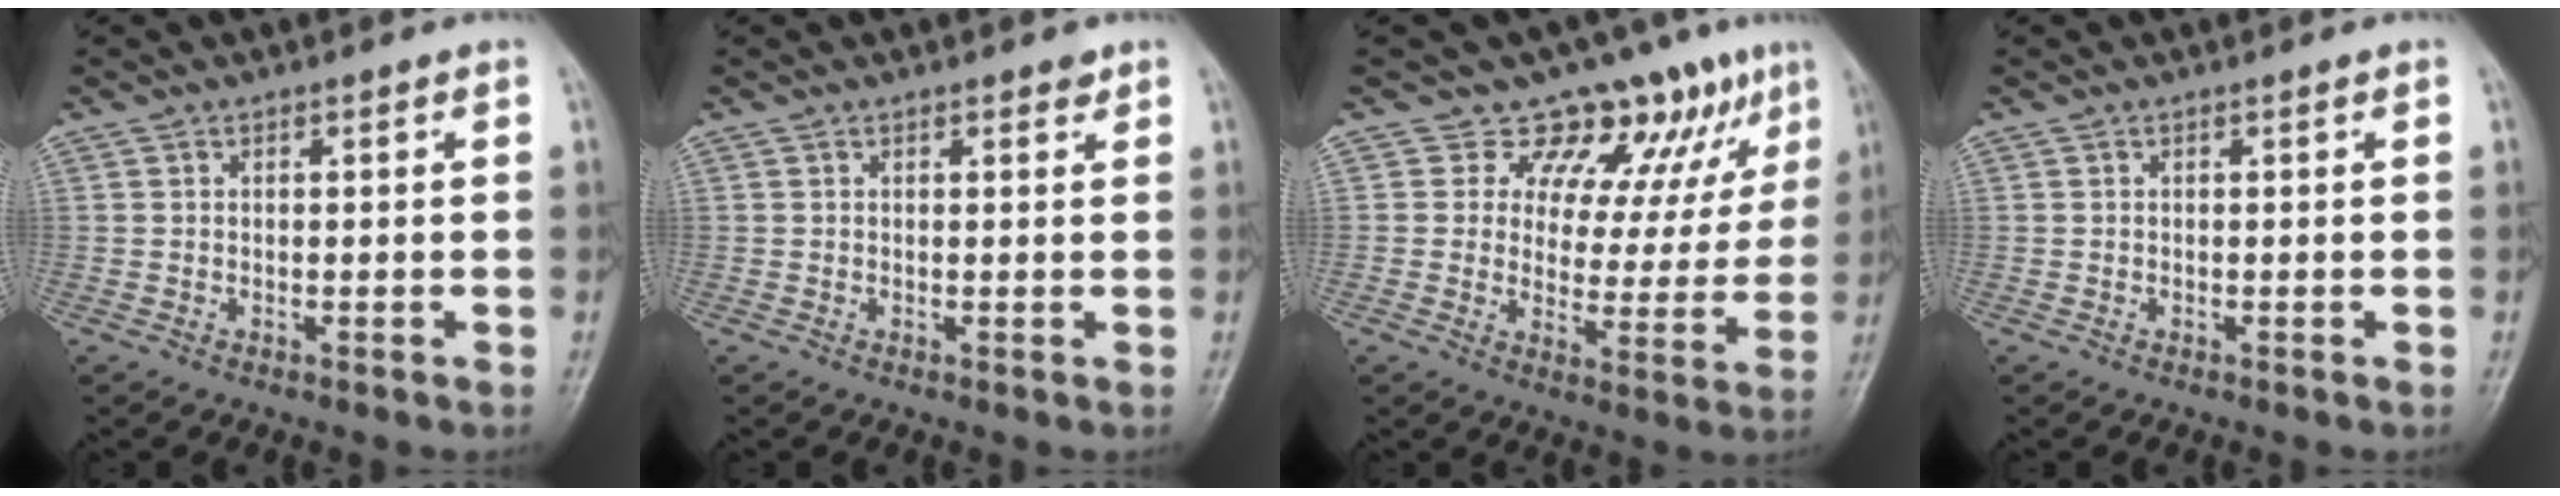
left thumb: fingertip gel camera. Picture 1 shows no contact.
{"total": 1.2, "force": [0.8, 0.6, 0.7], "torque": [-0.002, -0.004, 0.008]}
{"total": 11.6, "force": [8.3, 6.2, 5.2], "torque": [-0.029, -0.052, 0.101]}
{"total": 0.0}